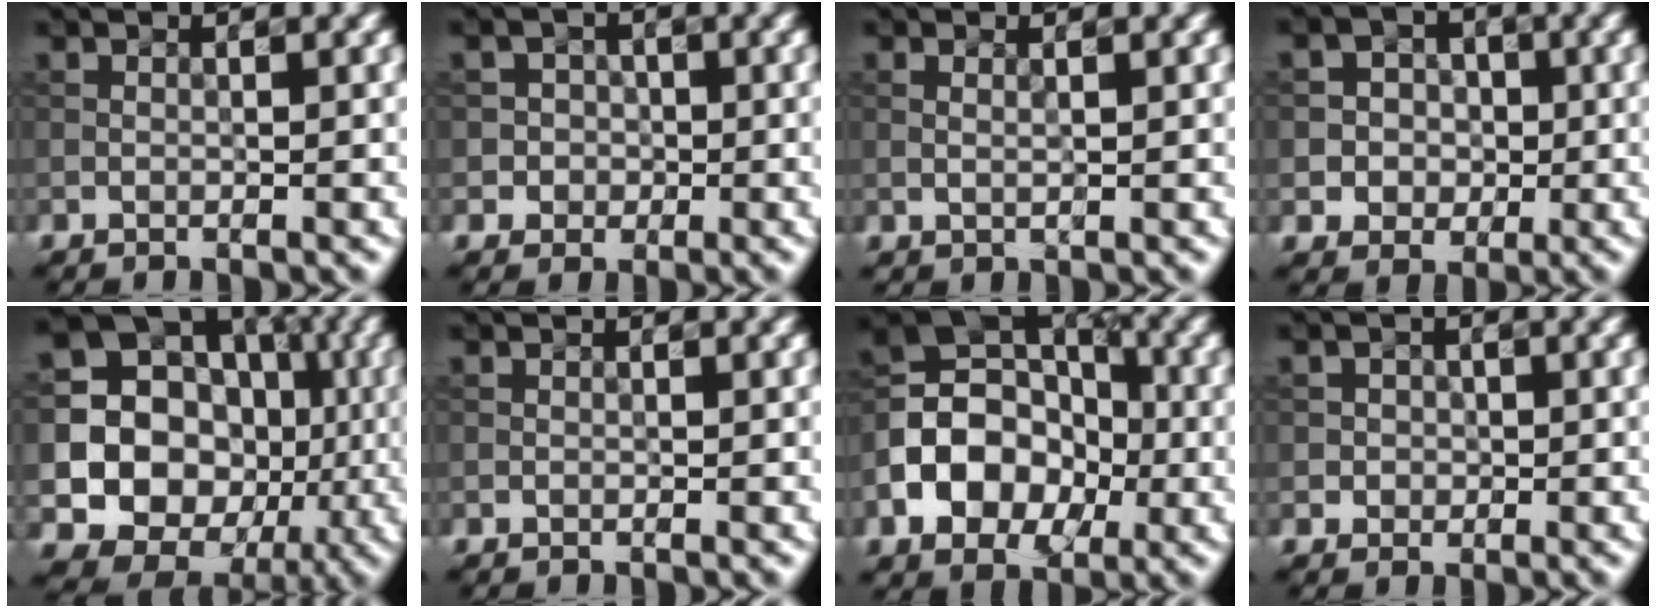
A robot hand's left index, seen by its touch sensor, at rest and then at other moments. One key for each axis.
{"total": 2.4, "fx": -0.2, "fy": 2.4, "fz": 0.2, "tx": 0.023, "ty": 0.009, "tz": -0.017}
{"total": 0.7, "fx": 0.3, "fy": 0.1, "fz": 0.6, "tx": -0.016, "ty": 0.001, "tz": 0.005}
{"total": 4.3, "fx": 0.0, "fy": 4.1, "fz": 1.1, "tx": 0.000, "ty": 0.017, "tz": -0.013}
{"total": 17.9, "fx": -0.1, "fy": 16.7, "fz": 6.5, "tx": -0.152, "ty": 0.021, "tz": -0.024}
{"total": 0.0}
{"total": 8.4, "fx": -2.0, "fy": 6.1, "fz": 5.4, "tx": -0.088, "ty": 0.009, "tz": -0.043}
{"total": 1.6, "fx": 0.2, "fy": 1.5, "fz": 0.3, "tx": 0.014, "ty": 0.000, "tz": -0.005}